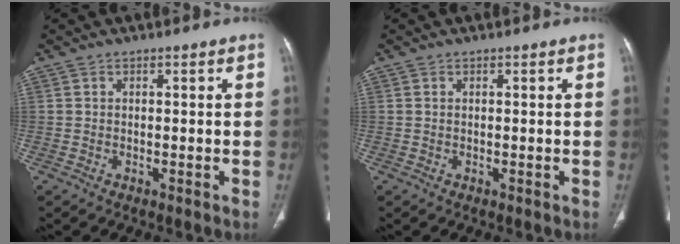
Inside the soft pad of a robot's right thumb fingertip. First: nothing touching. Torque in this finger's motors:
{"motor_torque": [-0.20, 0.09, -0.31, 0.24, 0.04]}